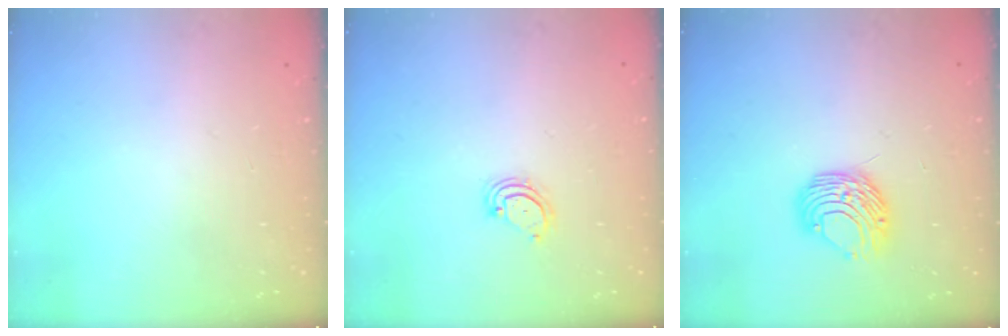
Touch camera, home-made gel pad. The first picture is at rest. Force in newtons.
{"total": 3.3, "press": 3.2, "slide": 0.7}
{"total": 8.9, "press": 8.9, "slide": 0.7}